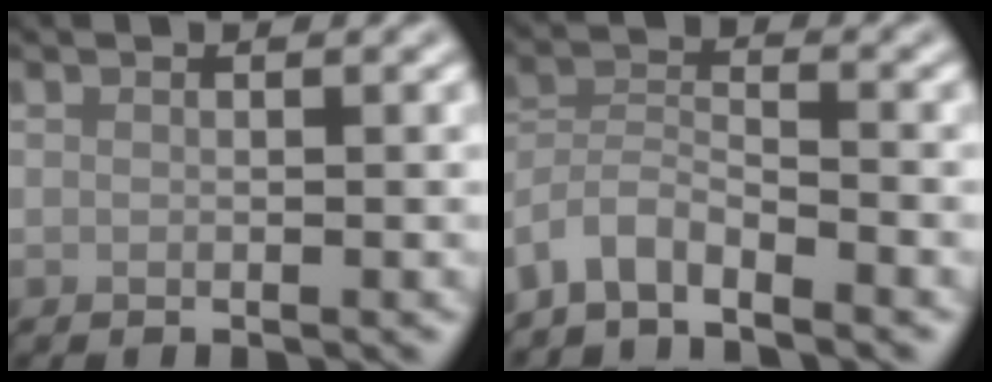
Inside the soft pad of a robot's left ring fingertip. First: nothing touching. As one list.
[{"total": 3.7, "force": [-3.4, 0.8, 1.3], "torque": [-0.025, 0.001, -0.078]}]